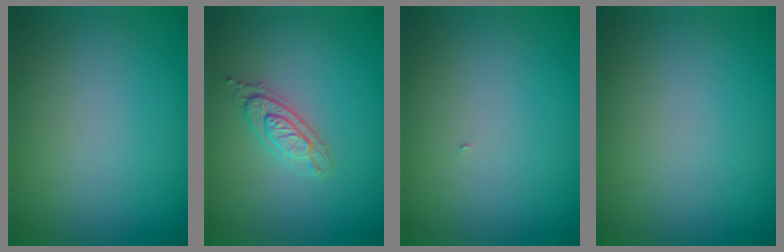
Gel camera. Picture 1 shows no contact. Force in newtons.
{"total": 2.3, "press": 2.2, "slide": 0.5}
{"total": 0.0}
{"total": 0.0}